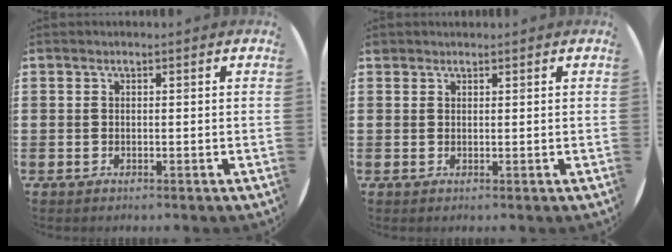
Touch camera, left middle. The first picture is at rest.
{"total": 0.7, "force": [0.7, 0.2, -0.1], "torque": [0.001, 0.001, 0.014]}